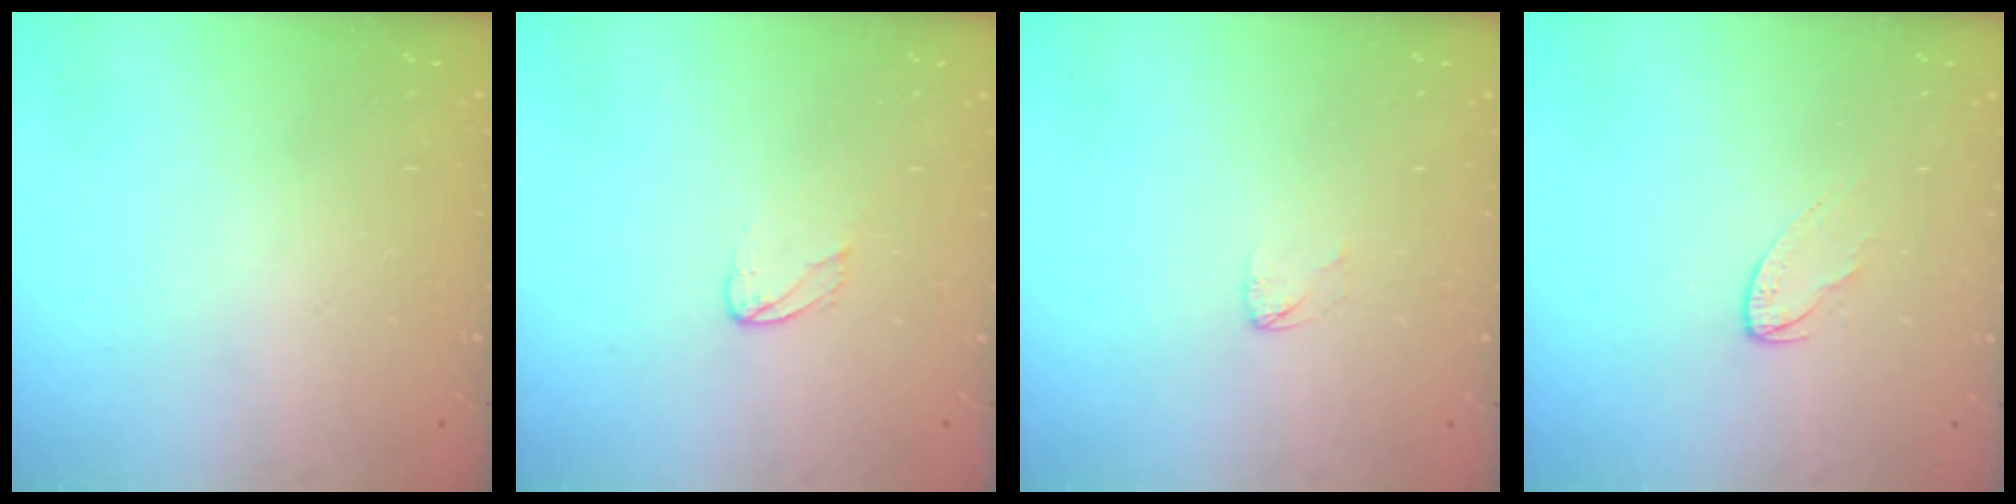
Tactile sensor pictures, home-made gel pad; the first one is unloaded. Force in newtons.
{"total": 3.6, "press": 3.6, "slide": 0.3}
{"total": 2.4, "press": 2.4, "slide": 0.2}
{"total": 4.5, "press": 4.5, "slide": 0.4}